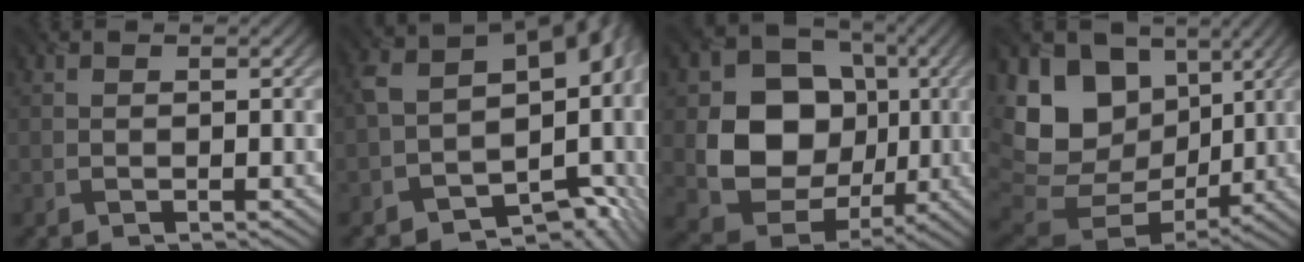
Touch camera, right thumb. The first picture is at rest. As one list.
[{"total": 15.5, "force": [-1.2, 10.3, 11.6], "torque": [-0.180, -0.041, 0.011]}, {"total": 13.0, "force": [0.0, 11.0, 7.0], "torque": [-0.138, -0.017, -0.009]}, {"total": 17.3, "force": [3.4, 13.1, 10.8], "torque": [-0.247, 0.005, 0.088]}]